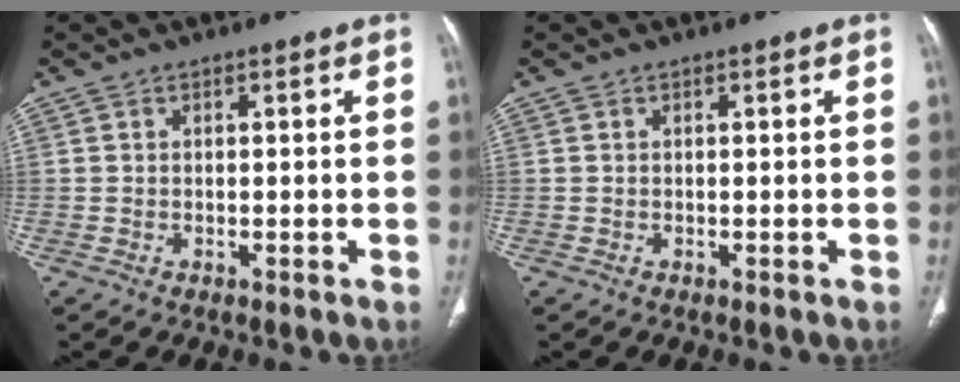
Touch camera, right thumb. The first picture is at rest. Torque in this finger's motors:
{"motor_torque": [0.00, 0.00, -0.01, 0.00, 0.00]}